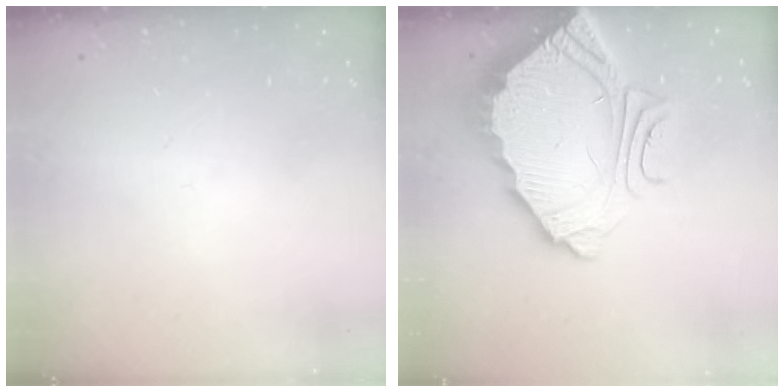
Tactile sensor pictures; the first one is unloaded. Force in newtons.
{"total": 8.9, "press": 8.9, "slide": 0.6}